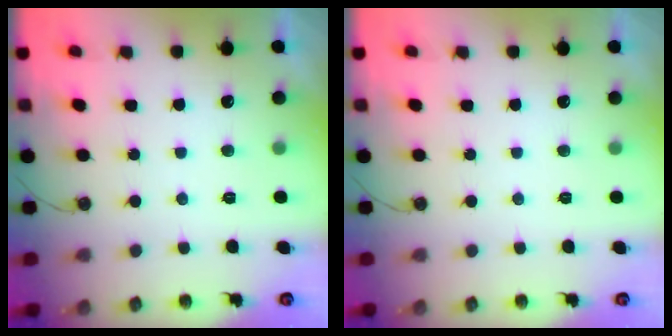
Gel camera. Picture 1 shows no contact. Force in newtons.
{"total": 0.0}